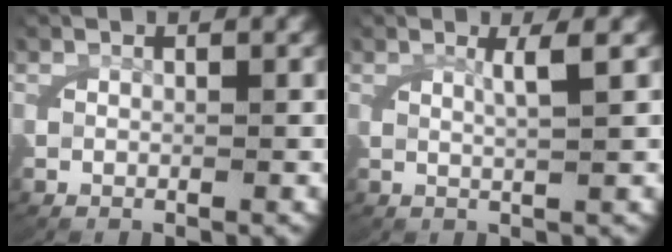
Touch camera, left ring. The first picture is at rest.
{"total": 2.2, "force": [1.0, -0.5, 1.9], "torque": [-0.039, -0.003, 0.022]}